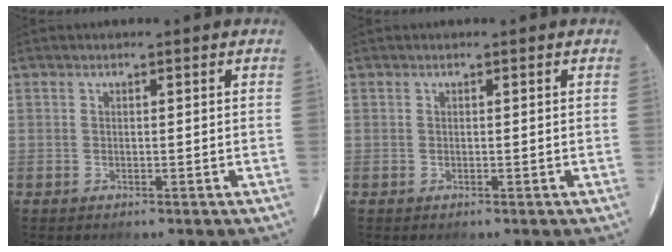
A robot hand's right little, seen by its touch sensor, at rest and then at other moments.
{"total": 0.0}